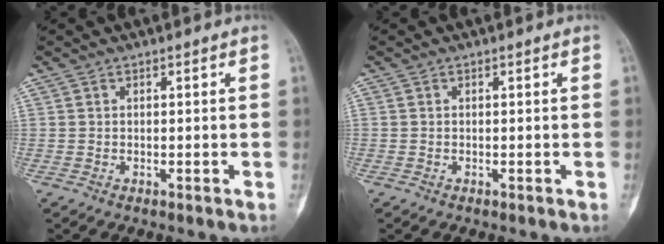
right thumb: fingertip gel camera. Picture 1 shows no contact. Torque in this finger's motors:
{"motor_torque": [0.00, 0.00, 0.05, 0.03, 0.03]}